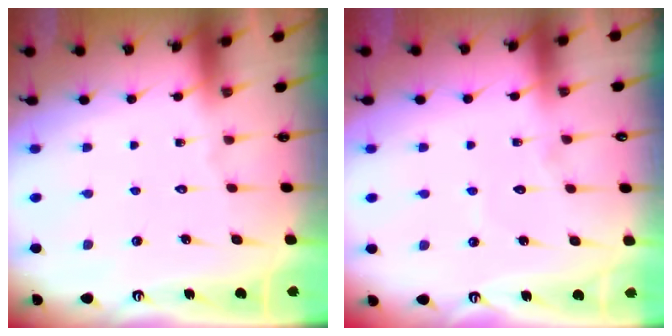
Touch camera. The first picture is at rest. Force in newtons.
{"total": 4.2, "press": 4.2, "slide": 0.2}